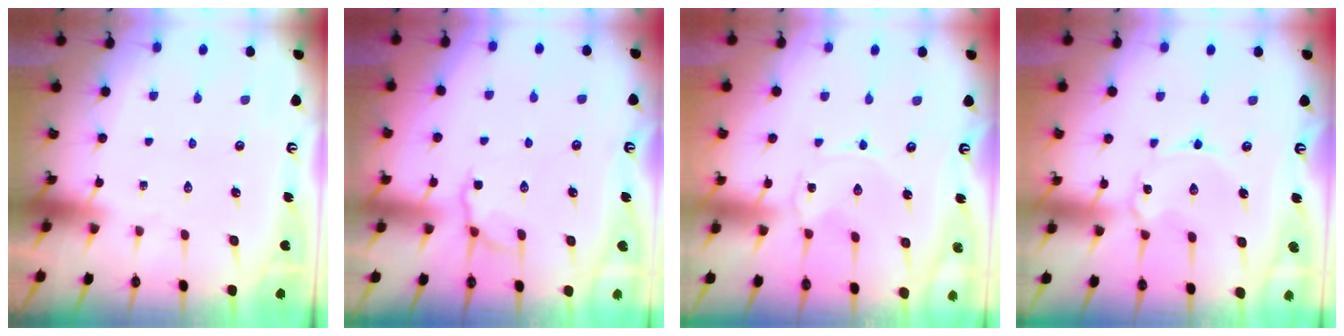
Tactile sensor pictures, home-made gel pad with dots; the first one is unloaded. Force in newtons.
{"total": 3.8, "press": 3.5, "slide": 1.4}
{"total": 0.0}
{"total": 2.6, "press": 2.5, "slide": 0.3}